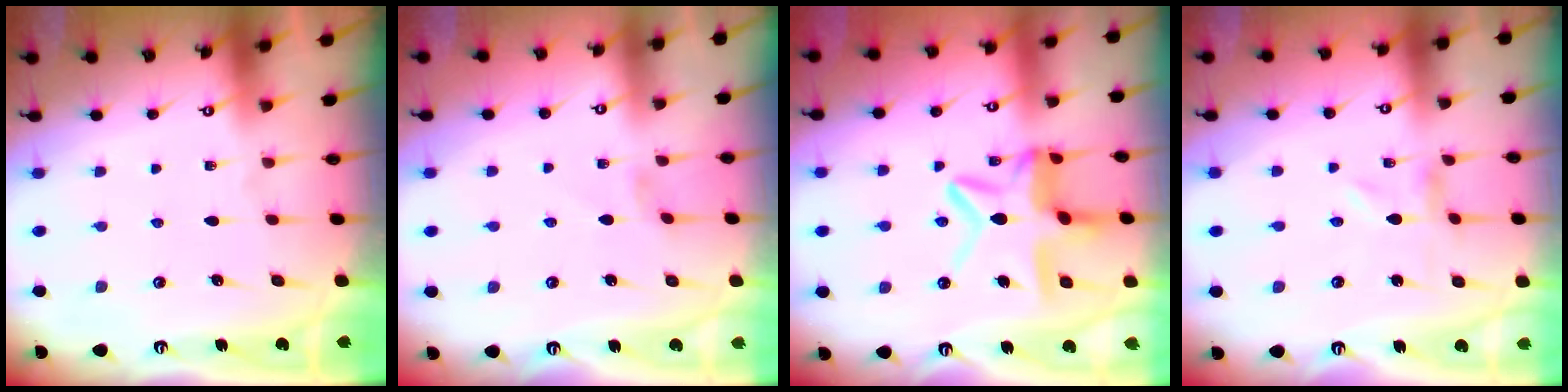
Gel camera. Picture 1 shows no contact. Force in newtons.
{"total": 0.7, "press": 0.6, "slide": 0.4}
{"total": 13.7, "press": 13.6, "slide": 1.3}
{"total": 0.0}